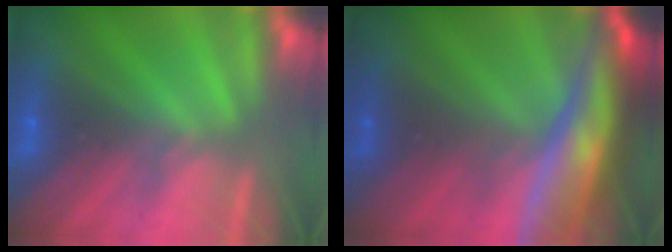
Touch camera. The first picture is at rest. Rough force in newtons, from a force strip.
{"total": 7.8}